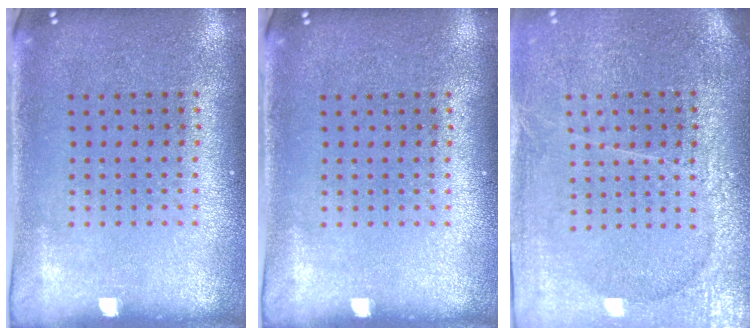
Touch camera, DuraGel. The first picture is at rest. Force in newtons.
{"total": 0.0}
{"total": 3.8, "press": 3.4, "slide": 1.7}